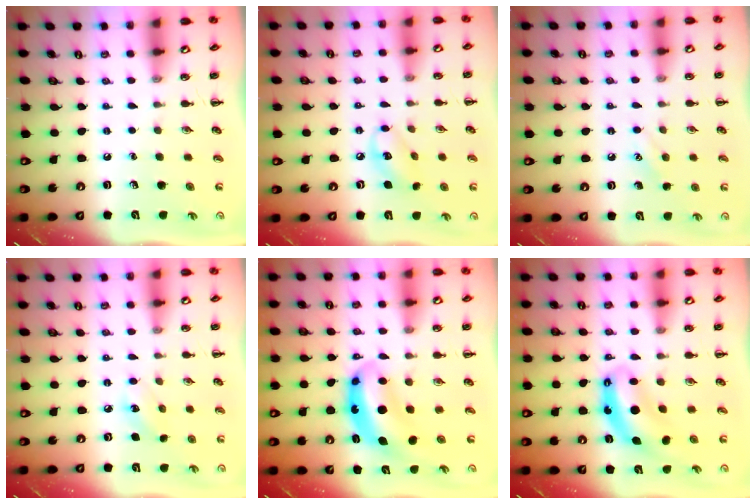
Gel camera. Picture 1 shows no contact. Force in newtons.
{"total": 7.7, "press": 7.7, "slide": 1.0}
{"total": 6.9, "press": 6.7, "slide": 1.7}
{"total": 6.3, "press": 6.1, "slide": 1.7}
{"total": 7.9, "press": 7.6, "slide": 1.8}
{"total": 7.2, "press": 7.2, "slide": 0.9}